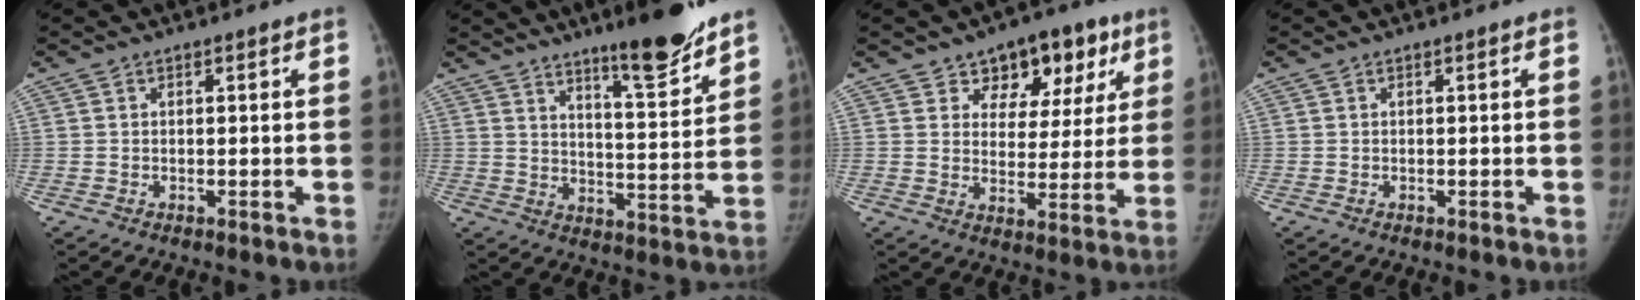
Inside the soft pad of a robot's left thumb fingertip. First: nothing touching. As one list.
[{"total": 11.8, "force": [9.0, 1.7, 7.4], "torque": [-0.090, -0.070, 0.143]}, {"total": 12.5, "force": [7.1, 8.2, 6.3], "torque": [-0.024, -0.019, 0.100]}, {"total": 0.0}]